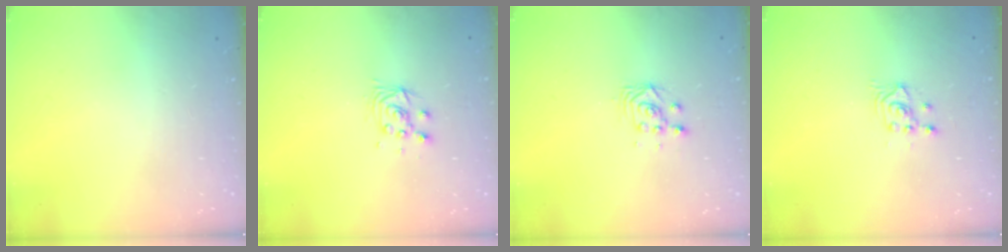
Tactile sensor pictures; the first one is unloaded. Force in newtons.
{"total": 5.5, "press": 5.5, "slide": 0.5}
{"total": 3.0, "press": 3.0, "slide": 0.2}
{"total": 2.7, "press": 2.7, "slide": 0.2}